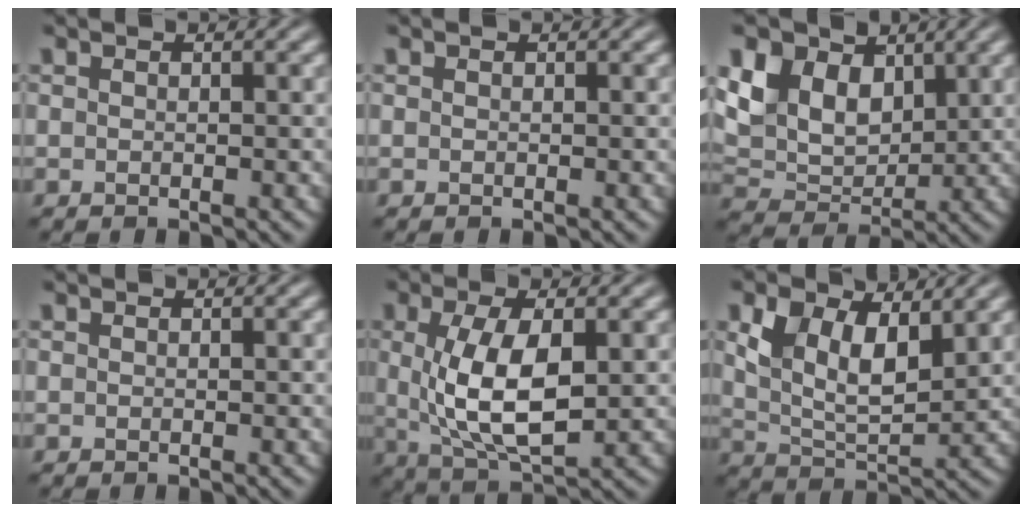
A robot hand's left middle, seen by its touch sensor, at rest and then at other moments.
{"total": 0.0}
{"total": 6.9, "force": [3.1, 4.7, 4.0], "torque": [-0.101, 0.009, 0.051]}
{"total": 0.0}
{"total": 7.3, "force": [0.4, 3.2, 6.5], "torque": [-0.136, -0.007, 0.014]}
{"total": 6.8, "force": [2.9, 3.6, 5.0], "torque": [-0.101, -0.007, 0.052]}